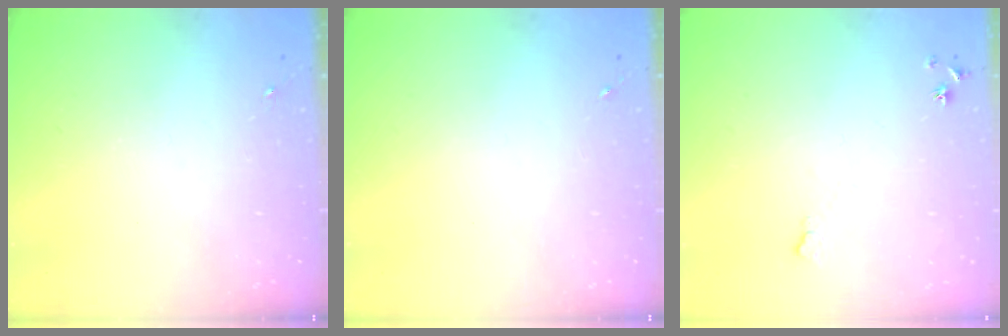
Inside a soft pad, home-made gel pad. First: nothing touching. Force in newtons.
{"total": 0.0}
{"total": 6.5, "press": 6.4, "slide": 0.8}